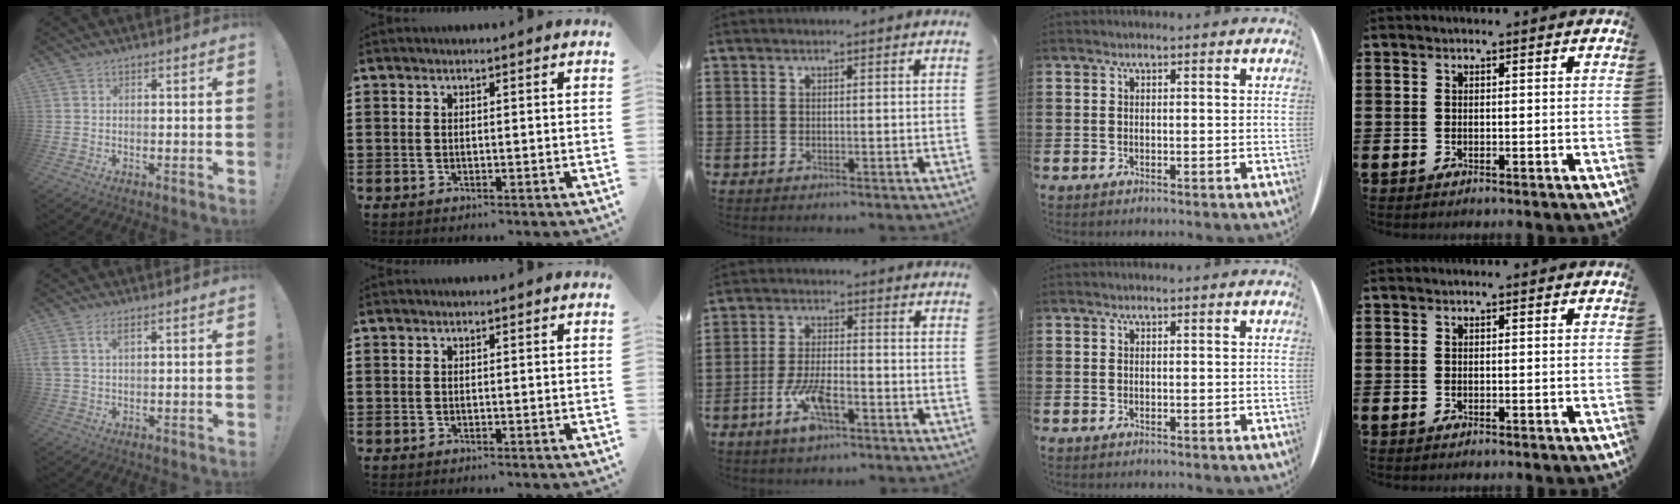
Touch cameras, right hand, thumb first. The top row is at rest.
{"thumb": {"total": 3.6, "force": [1.7, 1.4, 2.8], "torque": [-0.065, -0.003, 0.030]}, "middle": {"total": 7.1, "force": [-3.5, 2.4, 5.7], "torque": [-0.117, -0.002, -0.064]}}